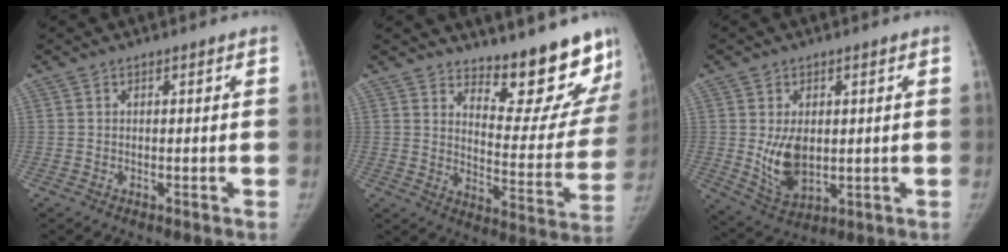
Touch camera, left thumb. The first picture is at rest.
{"total": 17.0, "force": [14.3, 4.9, 7.6], "torque": [-0.049, -0.137, 0.187]}
{"total": 8.3, "force": [0.3, 5.3, 6.4], "torque": [-0.099, -0.016, 0.022]}